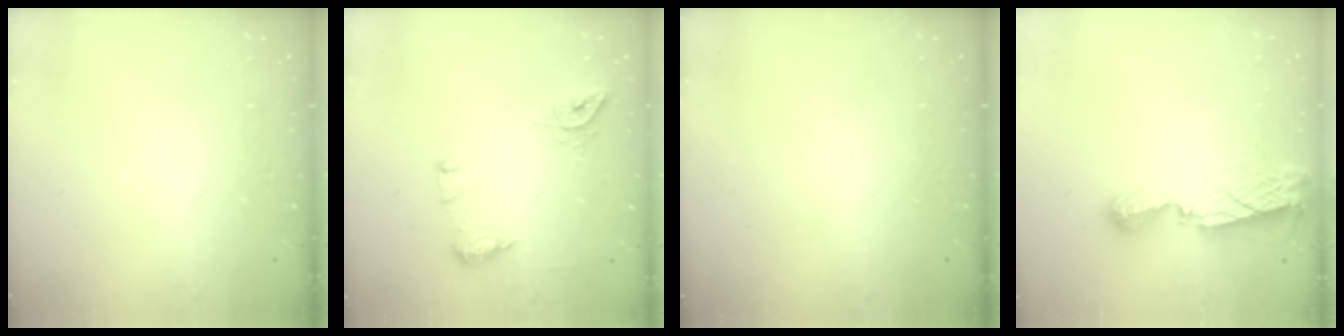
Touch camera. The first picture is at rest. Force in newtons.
{"total": 9.8, "press": 9.8, "slide": 0.6}
{"total": 0.0}
{"total": 7.9, "press": 7.9, "slide": 0.3}